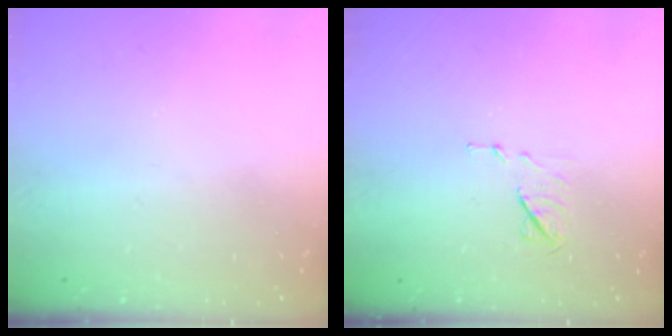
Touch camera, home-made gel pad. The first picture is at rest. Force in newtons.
{"total": 6.9, "press": 6.9, "slide": 0.7}